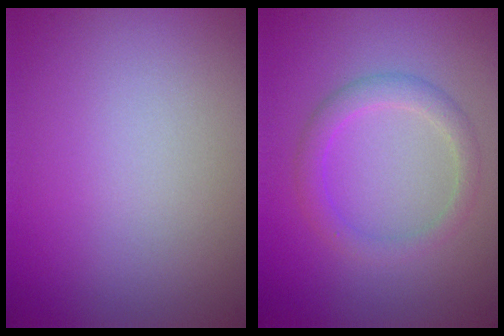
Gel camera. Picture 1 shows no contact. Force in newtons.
{"total": 2.3, "press": 2.3, "slide": 0.1}